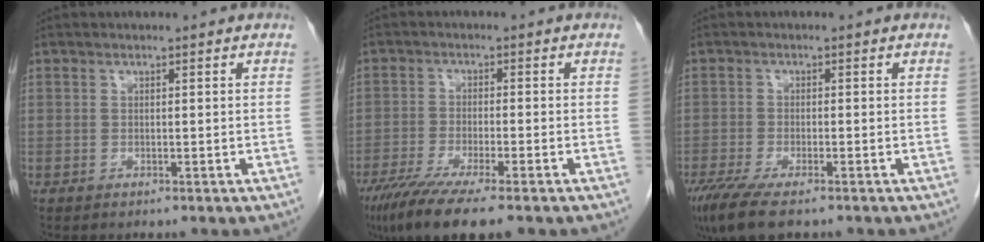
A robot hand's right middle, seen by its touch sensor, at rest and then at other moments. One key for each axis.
{"total": 10.7, "fx": -7.6, "fy": 1.1, "fz": 7.5, "tx": -0.121, "ty": -0.025, "tz": -0.121}
{"total": 8.2, "fx": -5.8, "fy": 1.9, "fz": 5.5, "tx": -0.098, "ty": -0.022, "tz": -0.095}